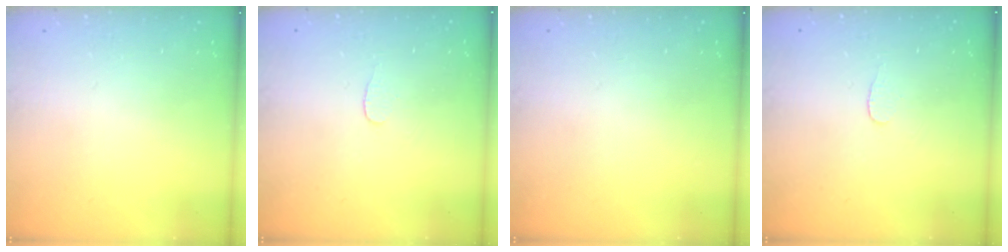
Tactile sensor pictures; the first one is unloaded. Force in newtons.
{"total": 3.0, "press": 3.0, "slide": 0.2}
{"total": 0.0}
{"total": 3.0, "press": 3.0, "slide": 0.2}